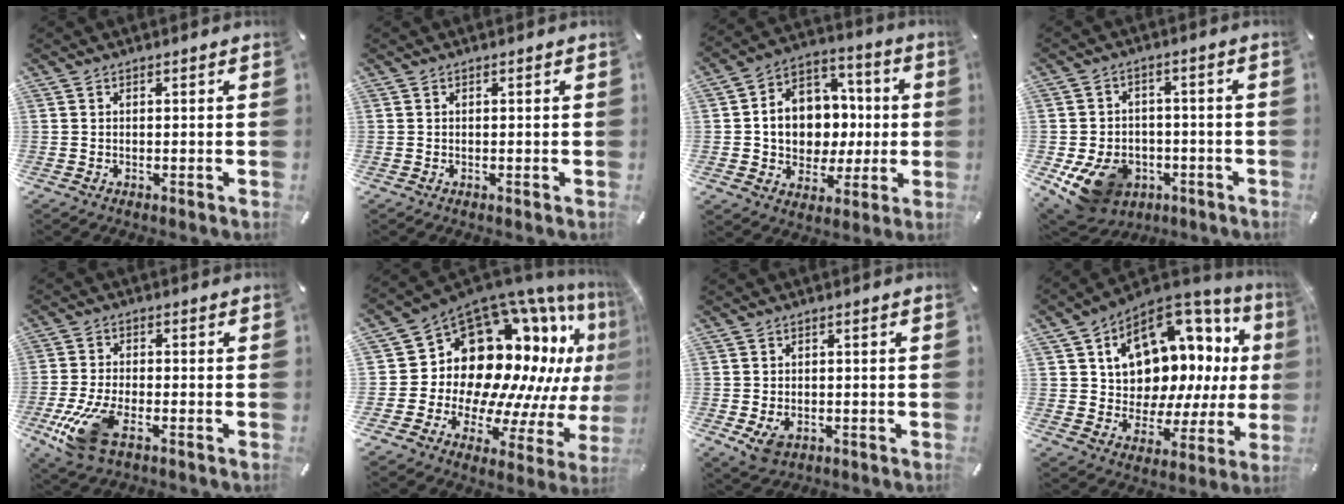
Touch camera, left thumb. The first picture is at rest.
{"total": 0.0}
{"total": 13.0, "force": [-0.7, 11.6, 5.9], "torque": [-0.106, 0.008, 0.000]}
{"total": 12.6, "force": [-6.0, 9.4, 5.8], "torque": [-0.125, 0.031, -0.101]}
{"total": 10.9, "force": [-4.8, 5.2, 8.4], "torque": [-0.188, -0.002, -0.086]}
{"total": 18.5, "force": [8.7, 12.7, 10.3], "torque": [-0.145, -0.118, 0.175]}
{"total": 3.9, "force": [-1.2, 3.0, 2.2], "torque": [-0.040, 0.000, -0.023]}
{"total": 14.2, "force": [7.0, 10.0, 7.3], "torque": [-0.110, -0.076, 0.127]}